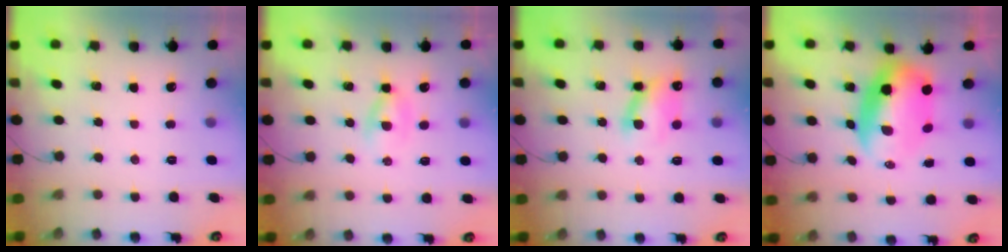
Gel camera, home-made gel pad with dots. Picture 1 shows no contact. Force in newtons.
{"total": 2.7, "press": 2.5, "slide": 1.1}
{"total": 8.8, "press": 8.7, "slide": 1.4}
{"total": 10.0, "press": 9.7, "slide": 2.5}